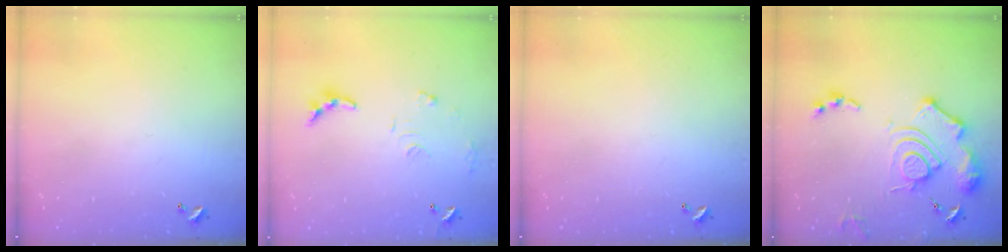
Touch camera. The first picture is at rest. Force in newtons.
{"total": 9.3, "press": 9.3, "slide": 0.6}
{"total": 0.0}
{"total": 15.2, "press": 15.1, "slide": 1.7}